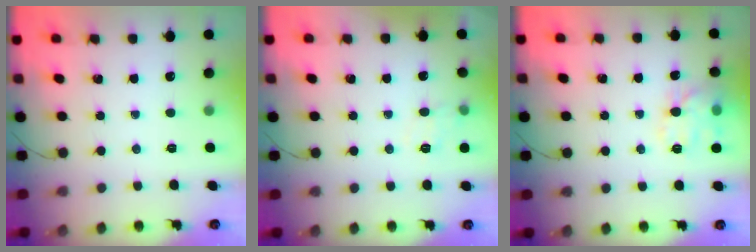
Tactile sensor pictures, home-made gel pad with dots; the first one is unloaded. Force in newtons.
{"total": 4.8, "press": 4.6, "slide": 1.5}
{"total": 12.1, "press": 12.0, "slide": 0.8}